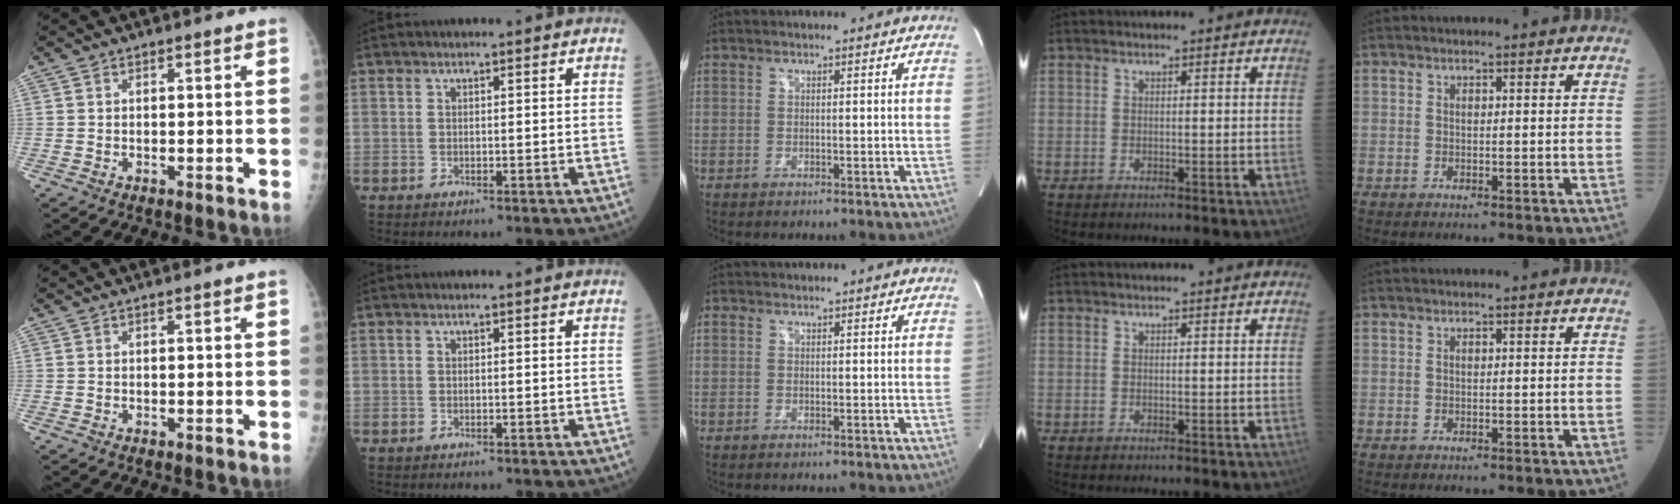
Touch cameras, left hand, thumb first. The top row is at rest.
{"middle": {"total": 1.5, "force": [-0.6, -0.9, -1.1], "torque": [0.025, -0.010, -0.013]}}